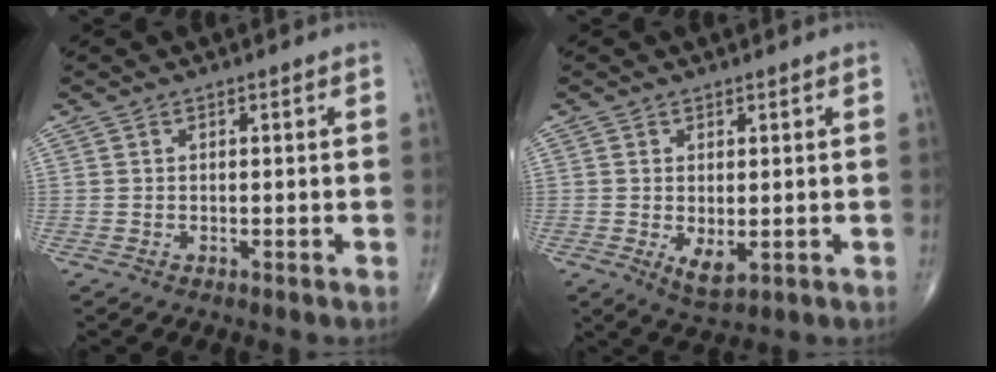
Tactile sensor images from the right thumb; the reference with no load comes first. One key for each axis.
{"total": 3.7, "fx": -0.5, "fy": 1.8, "fz": 3.2, "tx": -0.050, "ty": -0.011, "tz": 0.001}